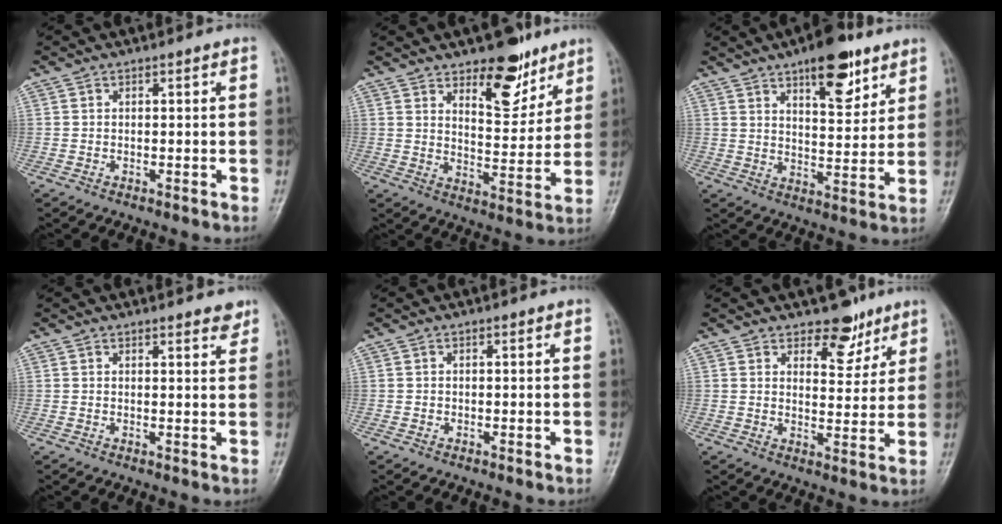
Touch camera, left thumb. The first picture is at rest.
{"total": 11.3, "force": [7.4, 5.1, 6.9], "torque": [-0.066, -0.054, 0.118]}
{"total": 12.1, "force": [7.4, 4.9, 8.2], "torque": [-0.091, -0.041, 0.112]}
{"total": 2.8, "force": [2.4, 0.8, 1.3], "torque": [-0.004, -0.014, 0.026]}
{"total": 0.0}
{"total": 6.5, "force": [4.7, 3.6, 2.6], "torque": [-0.002, -0.032, 0.069]}